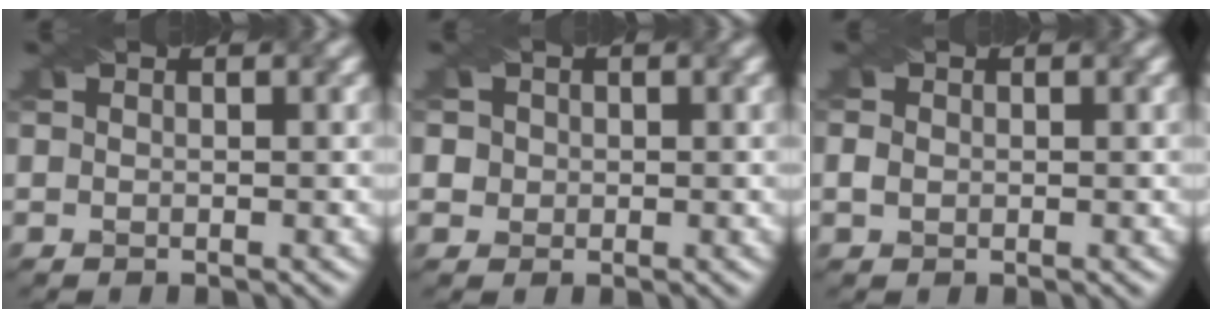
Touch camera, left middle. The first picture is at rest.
{"total": 3.5, "force": [1.1, 3.0, 1.3], "torque": [-0.016, 0.024, 0.006]}
{"total": 0.8, "force": [-0.5, 0.6, 0.3], "torque": [-0.011, 0.000, -0.005]}